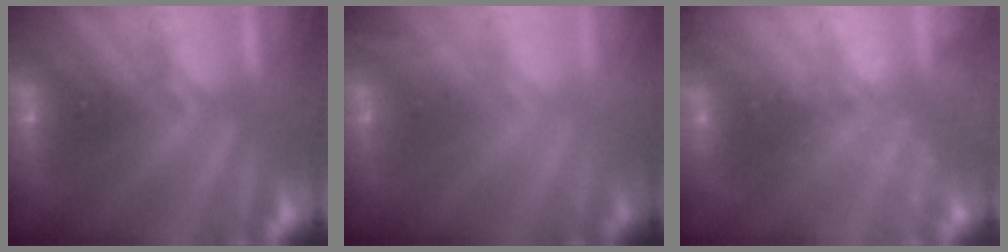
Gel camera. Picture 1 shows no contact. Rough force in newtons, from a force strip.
{"total": 1.4}
{"total": 2.5}